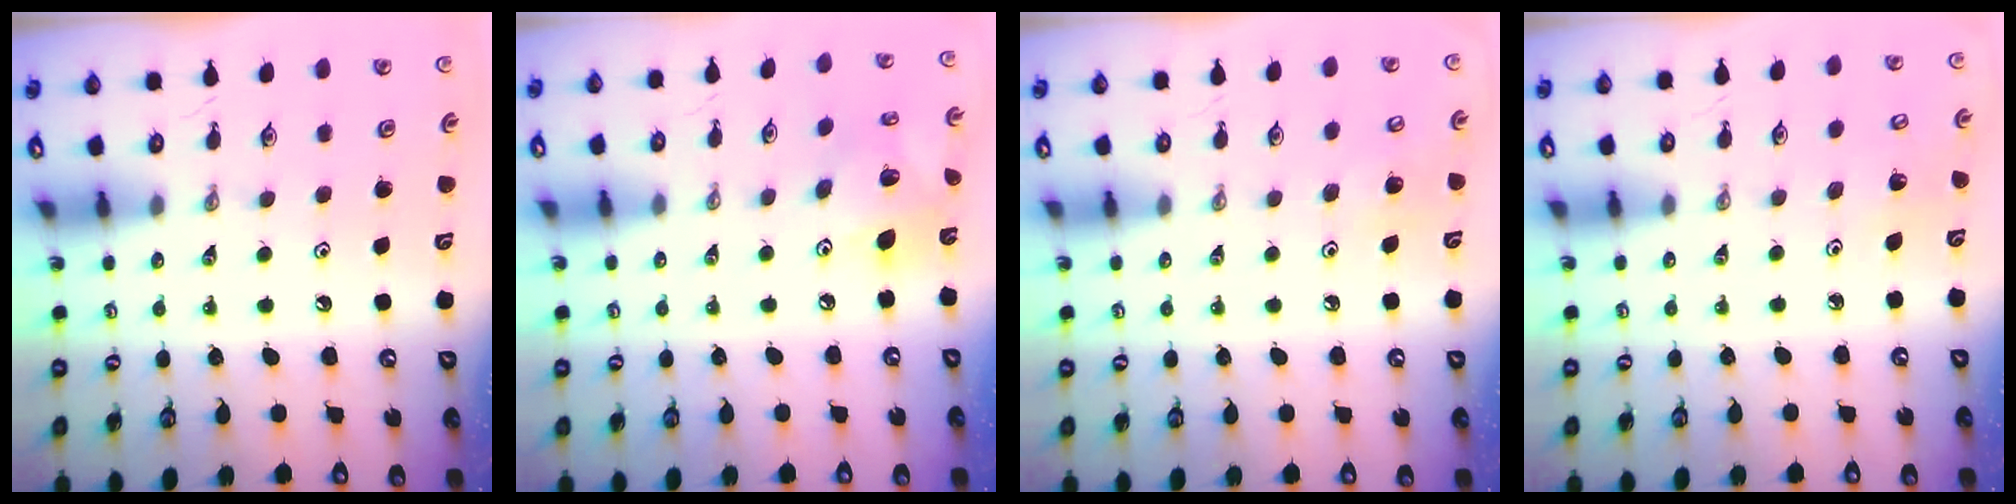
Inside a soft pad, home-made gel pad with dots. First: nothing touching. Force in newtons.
{"total": 11.5, "press": 11.5, "slide": 1.1}
{"total": 6.5, "press": 6.4, "slide": 0.7}
{"total": 2.5, "press": 2.5, "slide": 0.2}